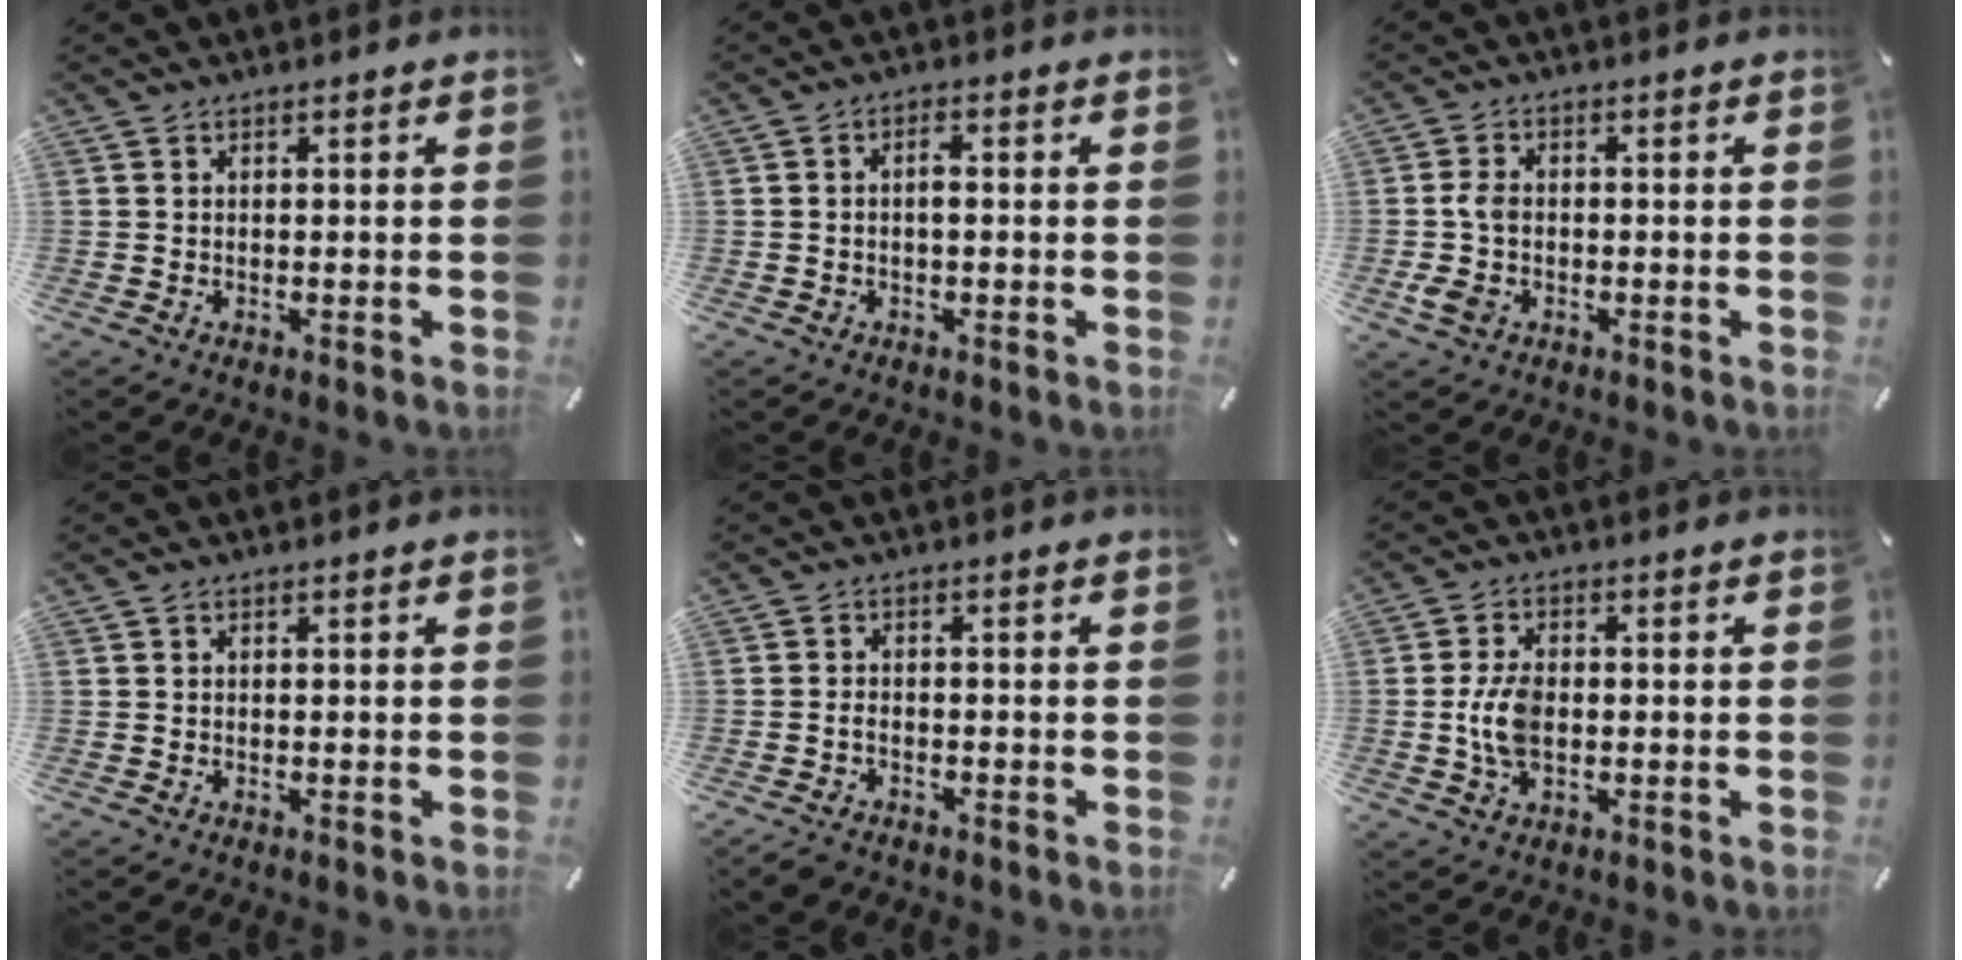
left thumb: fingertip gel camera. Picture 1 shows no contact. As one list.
[{"total": 2.3, "force": [-0.1, 1.1, 1.9], "torque": [-0.040, 0.007, -0.003]}, {"total": 5.0, "force": [-0.9, 3.6, 3.3], "torque": [-0.079, 0.002, -0.019]}, {"total": 0.0}, {"total": 2.2, "force": [-1.5, 1.1, 1.1], "torque": [-0.028, 0.005, -0.033]}, {"total": 7.1, "force": [-0.5, 4.2, 5.6], "torque": [-0.127, 0.001, -0.013]}]